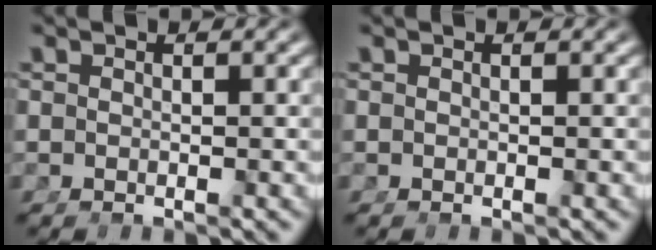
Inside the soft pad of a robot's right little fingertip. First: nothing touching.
{"total": 0.0}